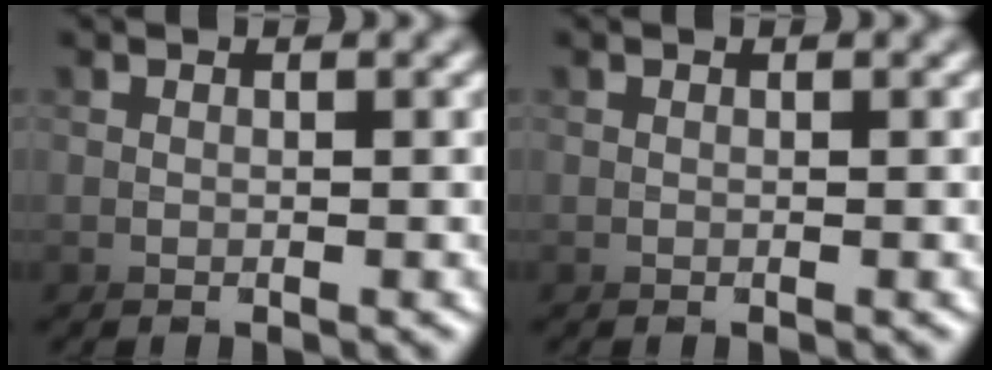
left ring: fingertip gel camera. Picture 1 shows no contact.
{"total": 0.0}